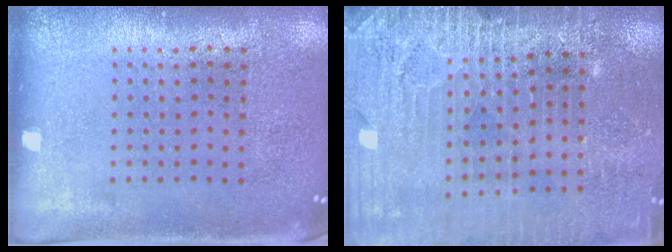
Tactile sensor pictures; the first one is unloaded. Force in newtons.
{"total": 3.2, "press": 3.2, "slide": 0.3}